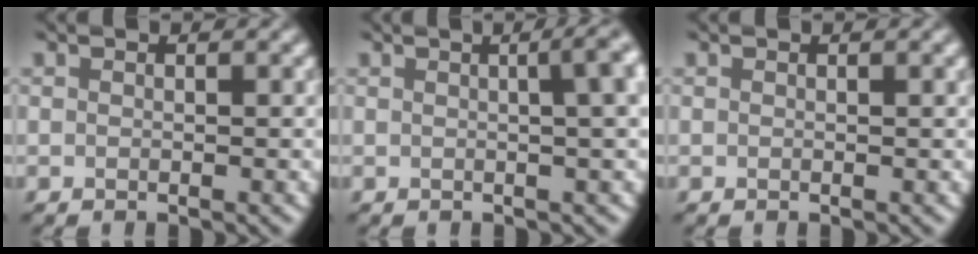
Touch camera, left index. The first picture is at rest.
{"total": 8.3, "force": [1.9, 4.0, 7.1], "torque": [-0.016, 0.052, -0.009]}
{"total": 0.7, "force": [0.3, 0.1, 0.6], "torque": [-0.004, 0.003, 0.004]}